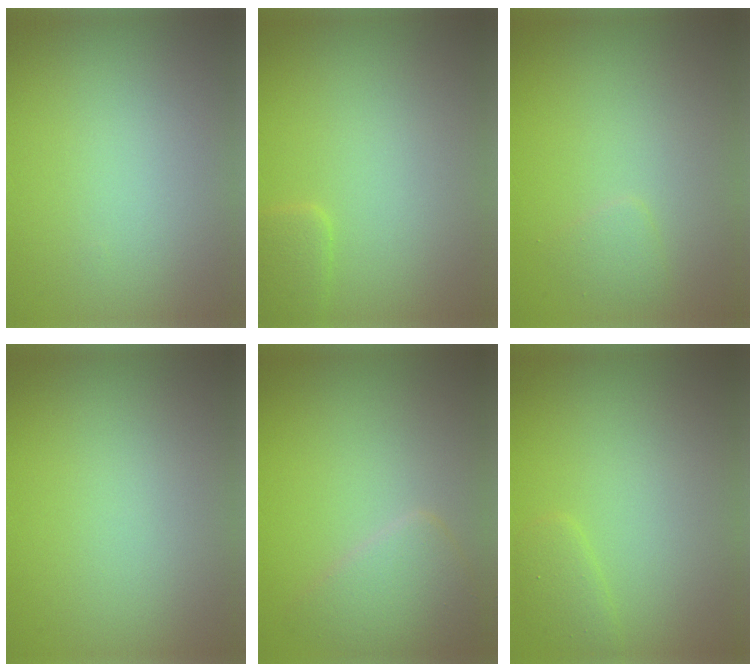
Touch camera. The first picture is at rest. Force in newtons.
{"total": 1.4, "press": 1.4, "slide": 0.1}
{"total": 0.9, "press": 0.9, "slide": 0.1}
{"total": 0.0}
{"total": 2.9, "press": 2.9, "slide": 0.1}
{"total": 1.3, "press": 1.3, "slide": 0.2}